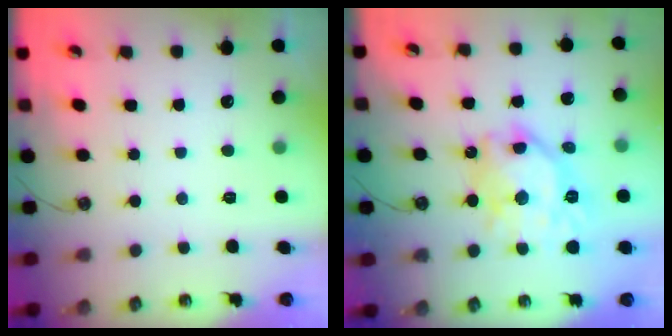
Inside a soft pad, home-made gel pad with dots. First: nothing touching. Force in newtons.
{"total": 15.7, "press": 15.6, "slide": 1.6}